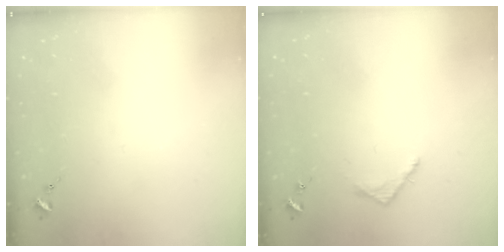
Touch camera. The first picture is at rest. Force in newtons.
{"total": 3.5, "press": 3.5, "slide": 0.3}